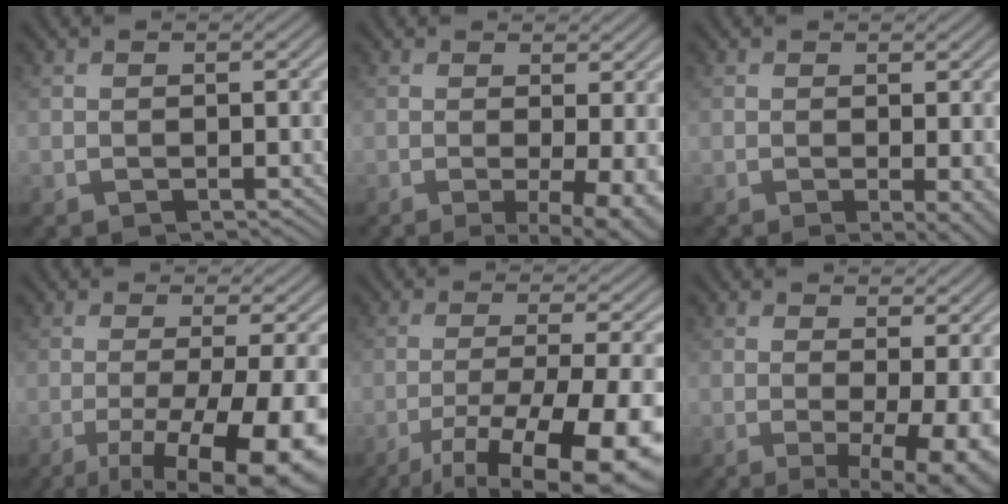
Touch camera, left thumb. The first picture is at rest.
{"total": 5.8, "force": [-0.9, 1.3, 5.6], "torque": [-0.082, -0.009, -0.013]}
{"total": 3.0, "force": [-0.3, 0.7, 2.9], "torque": [-0.043, -0.005, -0.008]}
{"total": 13.4, "force": [-4.9, 3.3, 12.0], "torque": [-0.160, -0.007, -0.065]}
{"total": 14.8, "force": [-8.4, 3.6, 11.6], "torque": [-0.194, -0.027, -0.122]}
{"total": 8.3, "force": [-0.8, 2.3, 8.0], "torque": [-0.110, -0.008, -0.006]}